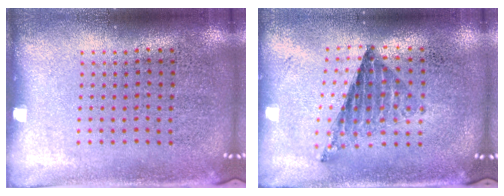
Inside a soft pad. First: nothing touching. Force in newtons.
{"total": 0.9, "press": 0.8, "slide": 0.2}